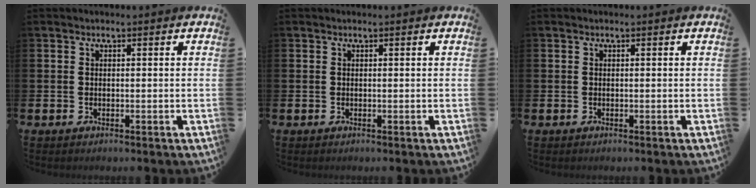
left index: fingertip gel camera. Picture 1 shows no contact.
{"total": 0.0}
{"total": 0.0}